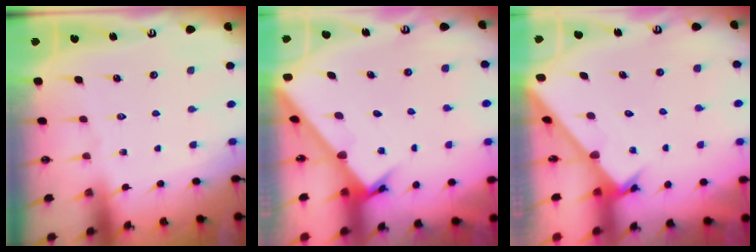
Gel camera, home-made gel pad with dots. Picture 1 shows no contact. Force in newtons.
{"total": 2.5, "press": 2.5, "slide": 0.3}
{"total": 2.4, "press": 2.4, "slide": 0.1}